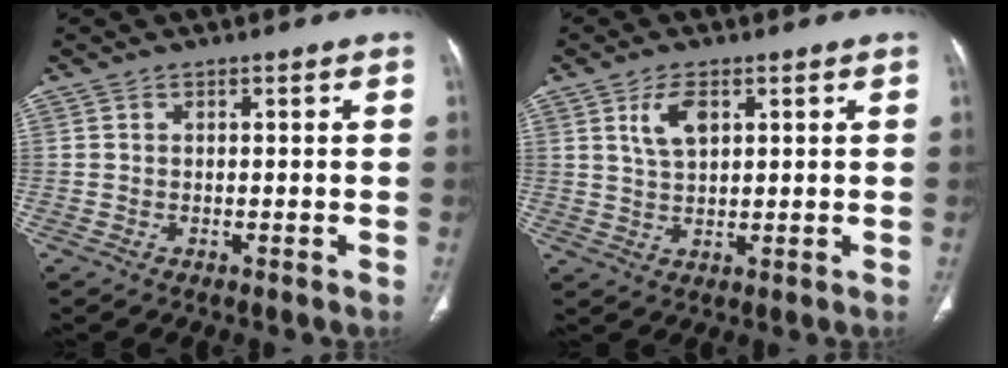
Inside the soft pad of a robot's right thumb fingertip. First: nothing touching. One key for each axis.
{"total": 5.2, "fx": 2.2, "fy": 2.6, "fz": 4.0, "tx": -0.073, "ty": -0.005, "tz": 0.047}